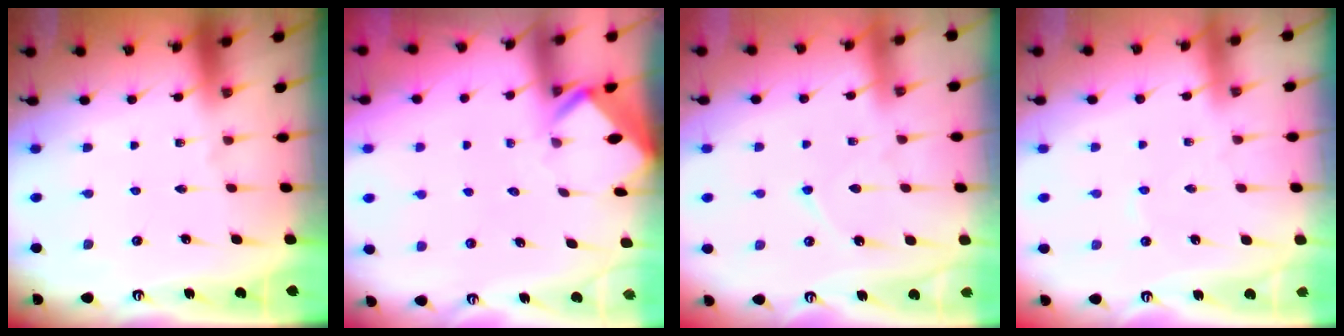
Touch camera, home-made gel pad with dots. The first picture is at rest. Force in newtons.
{"total": 2.8, "press": 2.8, "slide": 0.3}
{"total": 5.8, "press": 5.8, "slide": 0.7}
{"total": 1.6, "press": 1.6, "slide": 0.3}